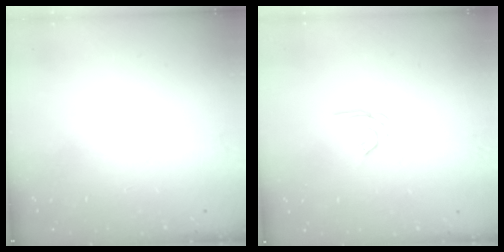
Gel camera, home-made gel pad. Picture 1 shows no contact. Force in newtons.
{"total": 2.3, "press": 2.3, "slide": 0.5}